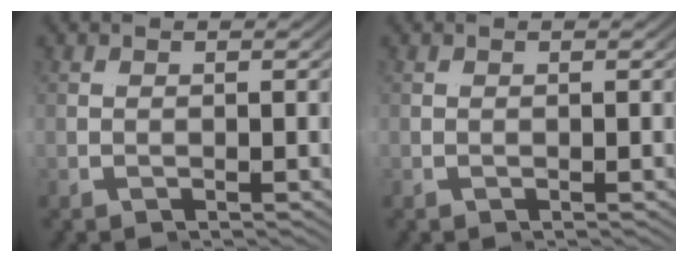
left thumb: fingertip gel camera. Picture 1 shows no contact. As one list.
[{"total": 0.0}]